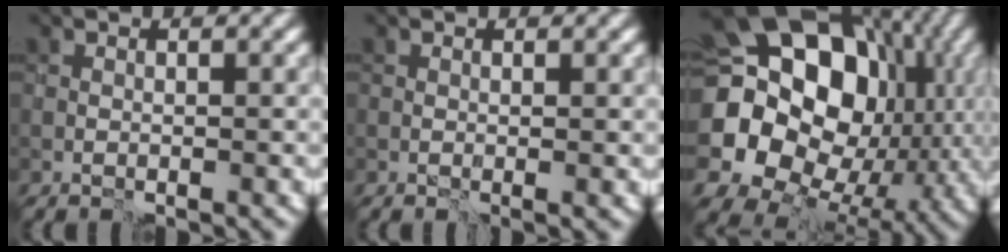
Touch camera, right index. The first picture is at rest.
{"total": 0.5, "force": [0.2, -0.1, 0.5], "torque": [-0.007, 0.000, 0.003]}
{"total": 19.4, "force": [2.9, 16.3, 10.1], "torque": [-0.197, -0.003, 0.054]}